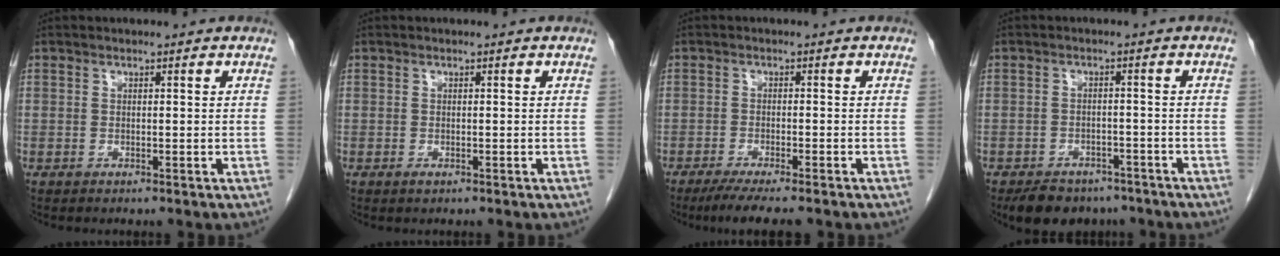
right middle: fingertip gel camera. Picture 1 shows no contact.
{"total": 0.5, "force": [-0.3, 0.1, 0.4], "torque": [-0.009, -0.002, -0.003]}
{"total": 6.9, "force": [-5.6, 0.4, 4.1], "torque": [-0.063, -0.018, -0.085]}
{"total": 7.6, "force": [-6.1, 3.8, 2.4], "torque": [-0.036, -0.001, -0.086]}